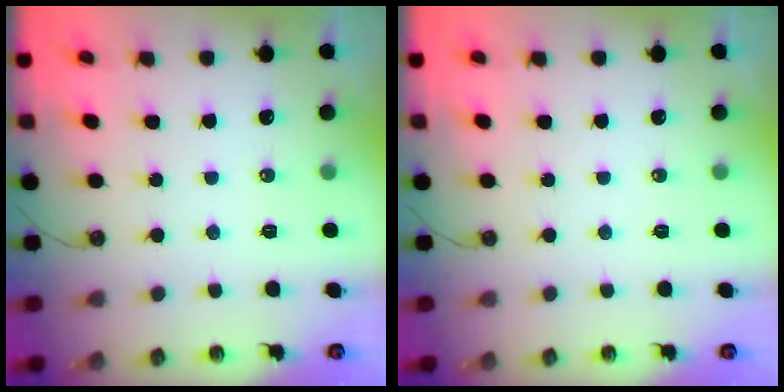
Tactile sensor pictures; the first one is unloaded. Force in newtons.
{"total": 0.0}